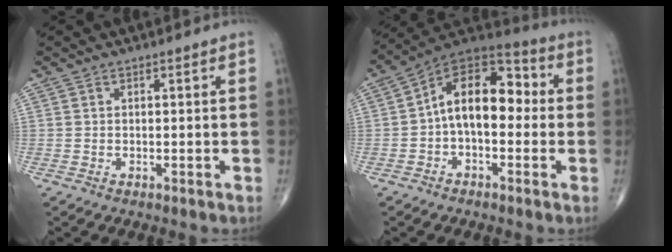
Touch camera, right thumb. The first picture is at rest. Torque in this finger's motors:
{"motor_torque": [0.12, 0.43, 0.88, -0.33, 0.13]}